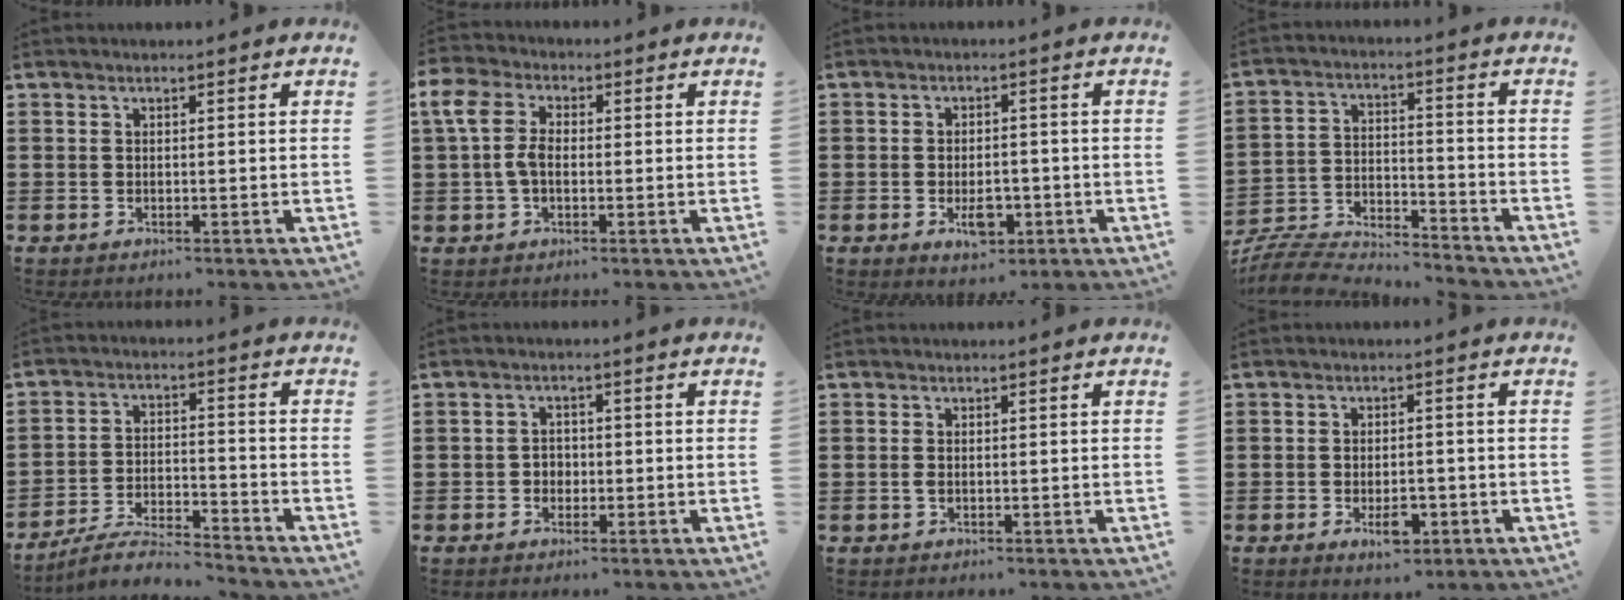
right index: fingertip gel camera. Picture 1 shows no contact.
{"total": 6.3, "force": [0.3, 4.2, 4.6], "torque": [-0.123, 0.006, -0.004]}
{"total": 4.9, "force": [-1.6, 2.6, 3.8], "torque": [-0.047, 0.001, -0.030]}
{"total": 6.9, "force": [-6.8, 0.8, 1.0], "torque": [-0.038, 0.002, -0.141]}
{"total": 5.8, "force": [-5.4, 0.5, 1.9], "torque": [-0.051, -0.002, -0.110]}
{"total": 1.8, "force": [-0.6, 1.6, 0.7], "torque": [-0.017, 0.003, -0.015]}
{"total": 0.6, "force": [-0.1, 0.3, 0.5], "torque": [-0.011, 0.000, -0.003]}
{"total": 4.4, "force": [-1.7, 2.2, 3.5], "torque": [-0.048, 0.003, -0.029]}